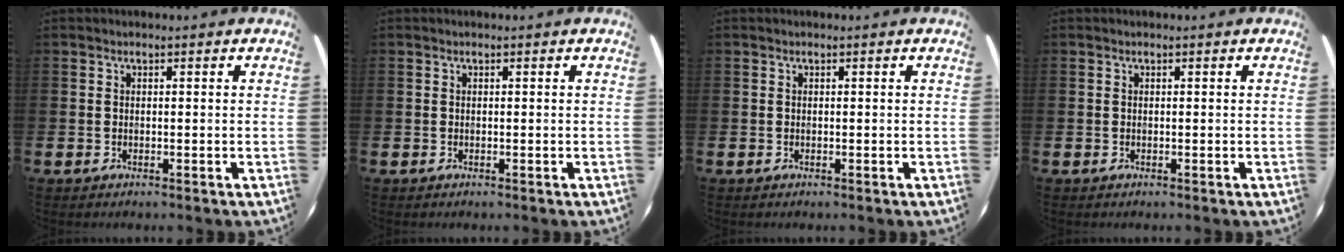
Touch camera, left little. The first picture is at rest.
{"total": 0.0}
{"total": 0.0}
{"total": 0.0}